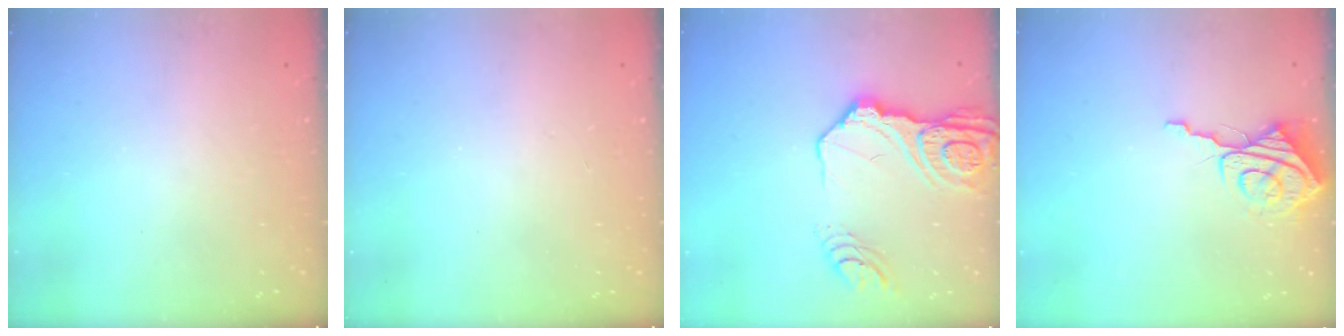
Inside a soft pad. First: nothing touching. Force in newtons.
{"total": 0.0}
{"total": 17.1, "press": 17.0, "slide": 2.0}
{"total": 8.9, "press": 8.8, "slide": 1.0}